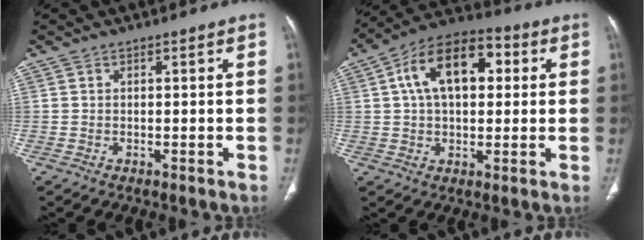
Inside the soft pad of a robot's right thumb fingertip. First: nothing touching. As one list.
[{"total": 15.7, "force": [3.8, 9.2, 12.2], "torque": [-0.182, 0.024, 0.056]}]